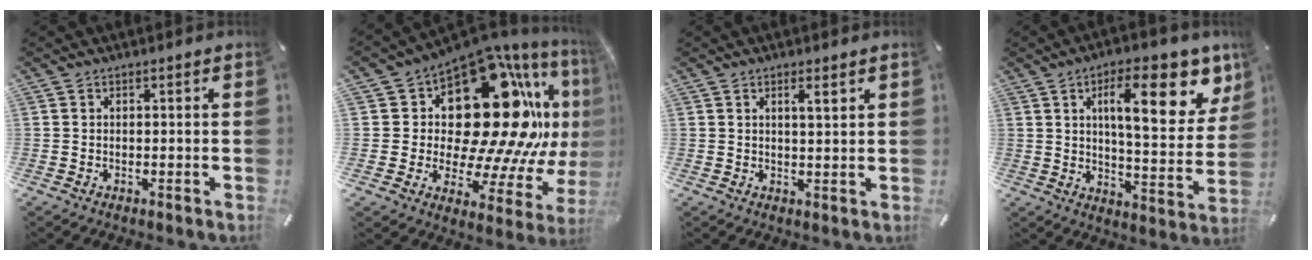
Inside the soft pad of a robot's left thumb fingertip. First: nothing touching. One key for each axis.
{"total": 29.0, "fx": 8.5, "fy": 17.3, "fz": 21.7, "tx": -0.313, "ty": -0.100, "tz": 0.175}
{"total": 3.1, "fx": 1.5, "fy": 0.5, "fz": 2.6, "tx": -0.047, "ty": -0.002, "tz": 0.022}
{"total": 19.8, "fx": 9.0, "fy": 7.2, "fz": 16.2, "tx": -0.232, "ty": -0.036, "tz": 0.135}